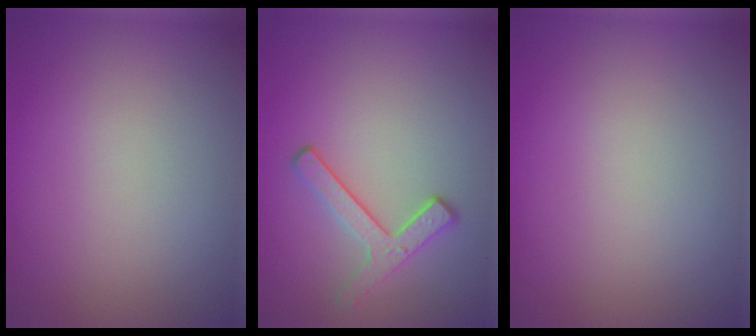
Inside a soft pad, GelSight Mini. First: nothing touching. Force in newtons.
{"total": 2.7, "press": 2.3, "slide": 1.3}
{"total": 0.0}